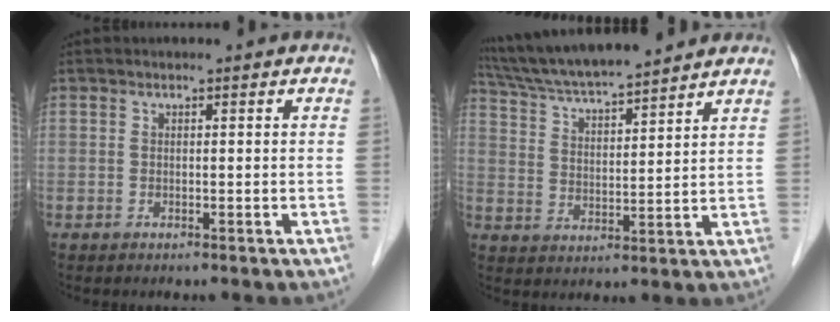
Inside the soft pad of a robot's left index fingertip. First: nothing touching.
{"total": 14.2, "force": [12.9, 0.4, 6.0], "torque": [-0.113, 0.019, 0.219]}